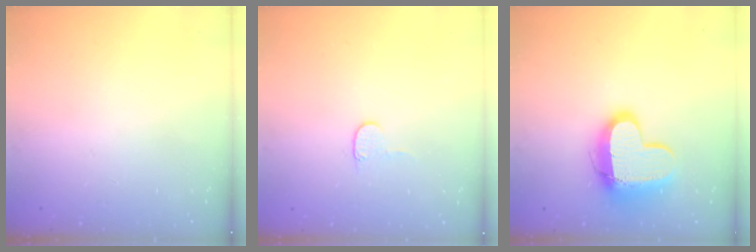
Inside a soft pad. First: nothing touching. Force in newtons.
{"total": 4.0, "press": 4.0, "slide": 0.4}
{"total": 14.4, "press": 14.4, "slide": 1.0}